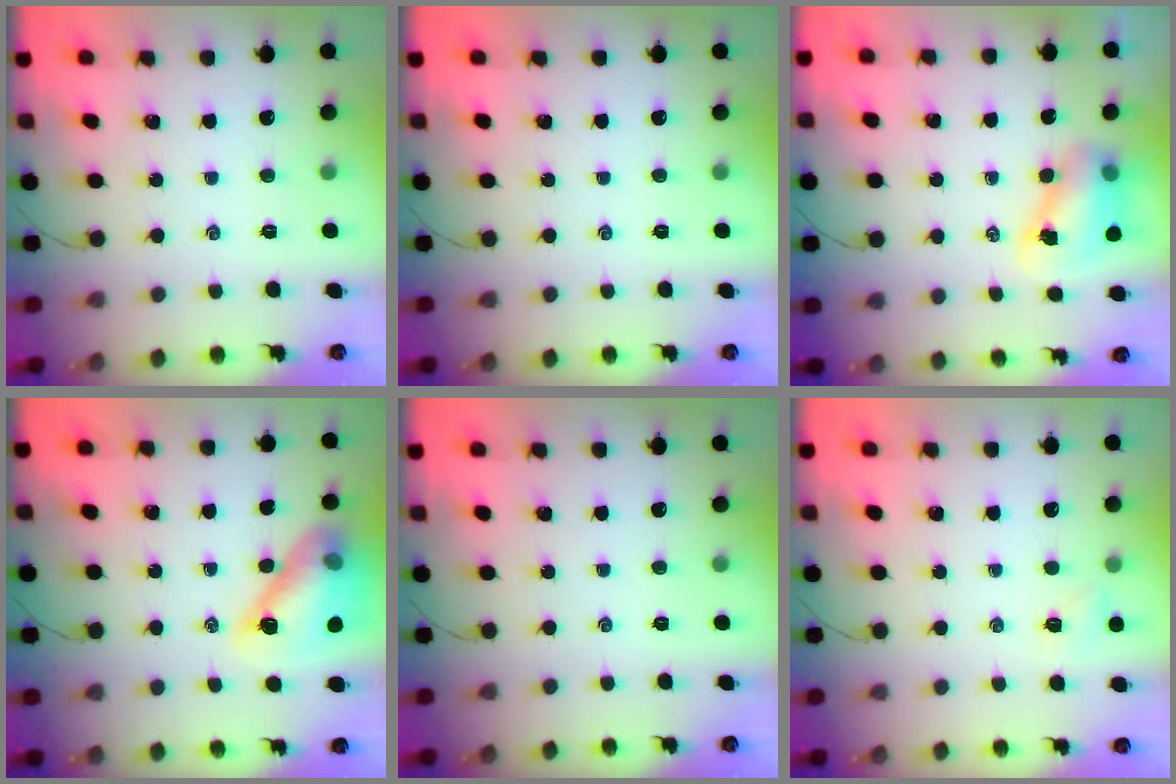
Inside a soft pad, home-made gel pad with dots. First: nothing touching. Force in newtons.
{"total": 0.0}
{"total": 7.7, "press": 7.5, "slide": 1.3}
{"total": 14.4, "press": 14.0, "slide": 3.1}
{"total": 0.0}
{"total": 4.4, "press": 4.2, "slide": 1.2}